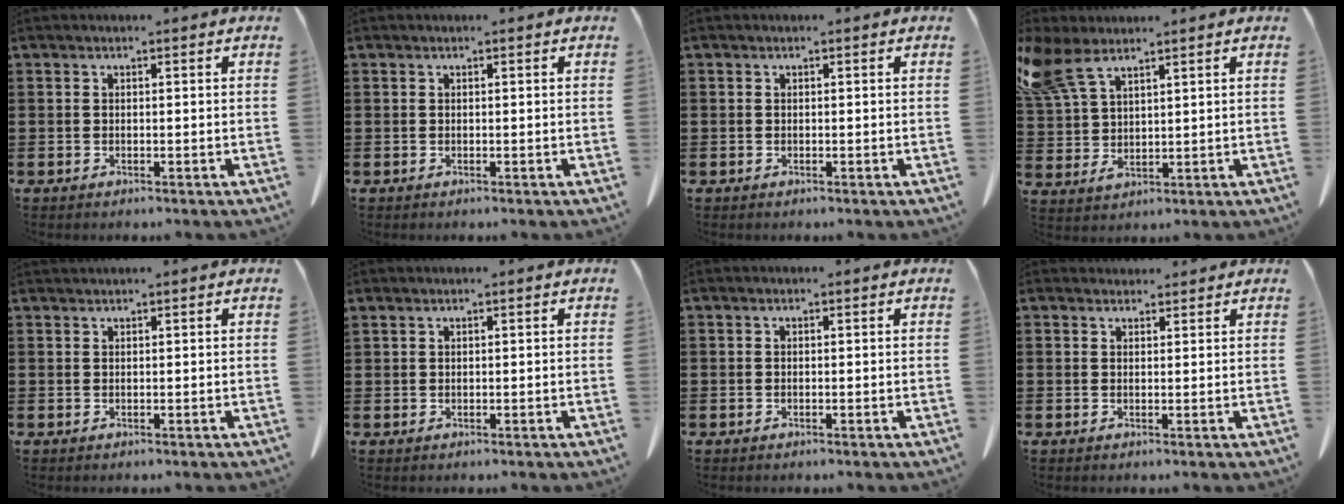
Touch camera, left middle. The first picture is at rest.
{"total": 0.0}
{"total": 0.0}
{"total": 7.2, "force": [4.7, 2.6, 4.8], "torque": [-0.122, -0.009, 0.089]}
{"total": 0.7, "force": [0.6, -0.1, 0.1], "torque": [-0.004, -0.002, 0.014]}
{"total": 0.6, "force": [0.5, 0.0, 0.3], "torque": [-0.010, -0.004, 0.013]}
{"total": 0.0}
{"total": 1.7, "force": [1.6, 0.5, 0.1], "torque": [0.003, 0.000, 0.029]}